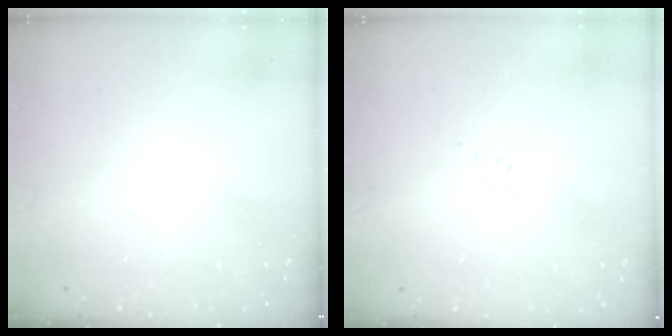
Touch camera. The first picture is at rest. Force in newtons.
{"total": 2.1, "press": 2.1, "slide": 0.5}